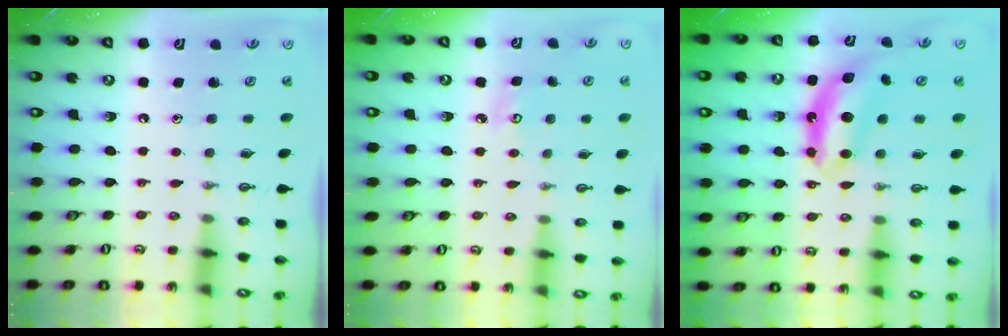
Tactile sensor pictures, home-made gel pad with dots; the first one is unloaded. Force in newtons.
{"total": 4.9, "press": 4.9, "slide": 0.4}
{"total": 7.0, "press": 7.0, "slide": 0.2}